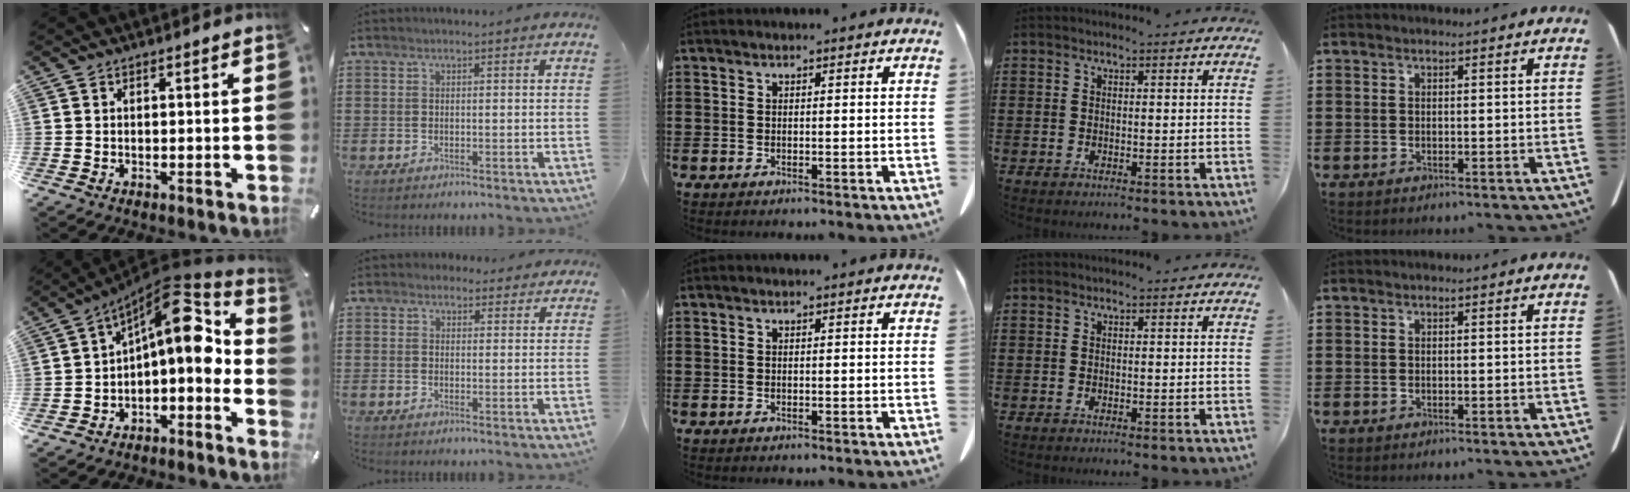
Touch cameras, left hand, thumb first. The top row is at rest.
{"thumb": {"total": 14.2, "force": [4.7, 7.0, 11.4], "torque": [-0.150, -0.039, 0.072]}, "index": {"total": 2.6, "force": [2.1, 1.4, 0.3], "torque": [-0.005, 0.002, 0.038]}}